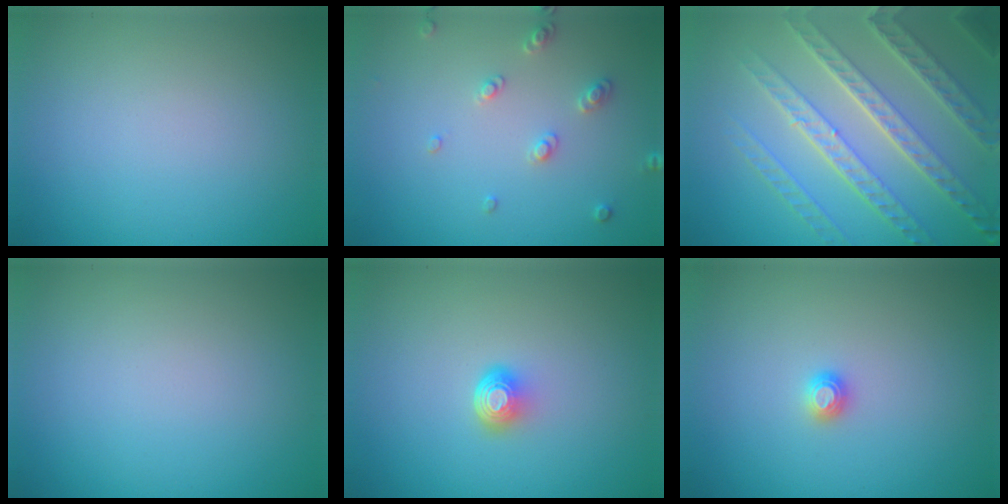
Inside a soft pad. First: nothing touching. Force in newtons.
{"total": 1.9, "press": 1.8, "slide": 0.5}
{"total": 8.0, "press": 5.5, "slide": 5.9}
{"total": 0.0}
{"total": 2.0, "press": 1.3, "slide": 1.6}
{"total": 1.0, "press": 1.0, "slide": 0.1}